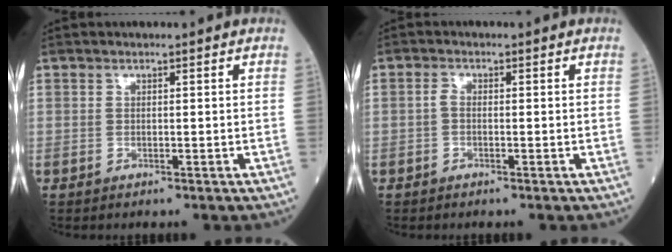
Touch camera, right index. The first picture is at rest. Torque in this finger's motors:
{"motor_torque": [0.06, -0.05, 0.09, 0.02]}